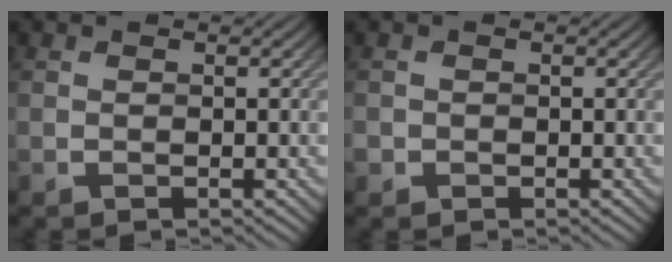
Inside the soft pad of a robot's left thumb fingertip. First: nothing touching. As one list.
[{"total": 0.9, "force": [-0.4, 0.8, 0.1], "torque": [-0.001, -0.006, -0.012]}]